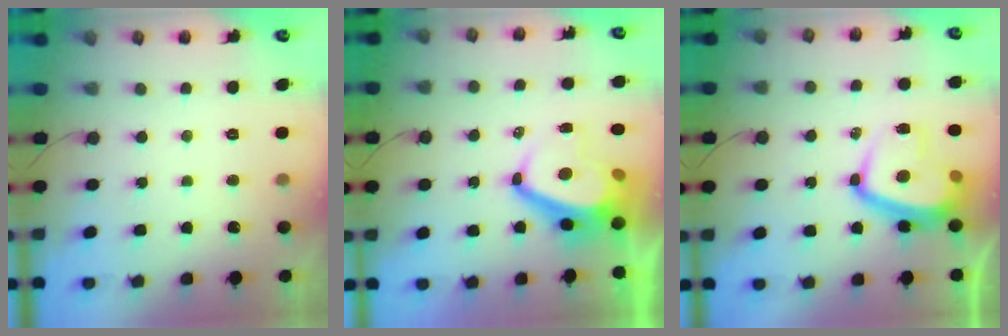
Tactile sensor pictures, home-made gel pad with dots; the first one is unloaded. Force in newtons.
{"total": 7.6, "press": 7.5, "slide": 0.9}
{"total": 14.1, "press": 14.1, "slide": 1.5}